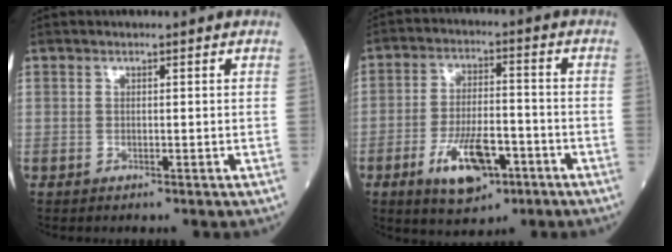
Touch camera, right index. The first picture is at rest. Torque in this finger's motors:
{"motor_torque": [0.34, -0.16, 0.18, 0.10]}